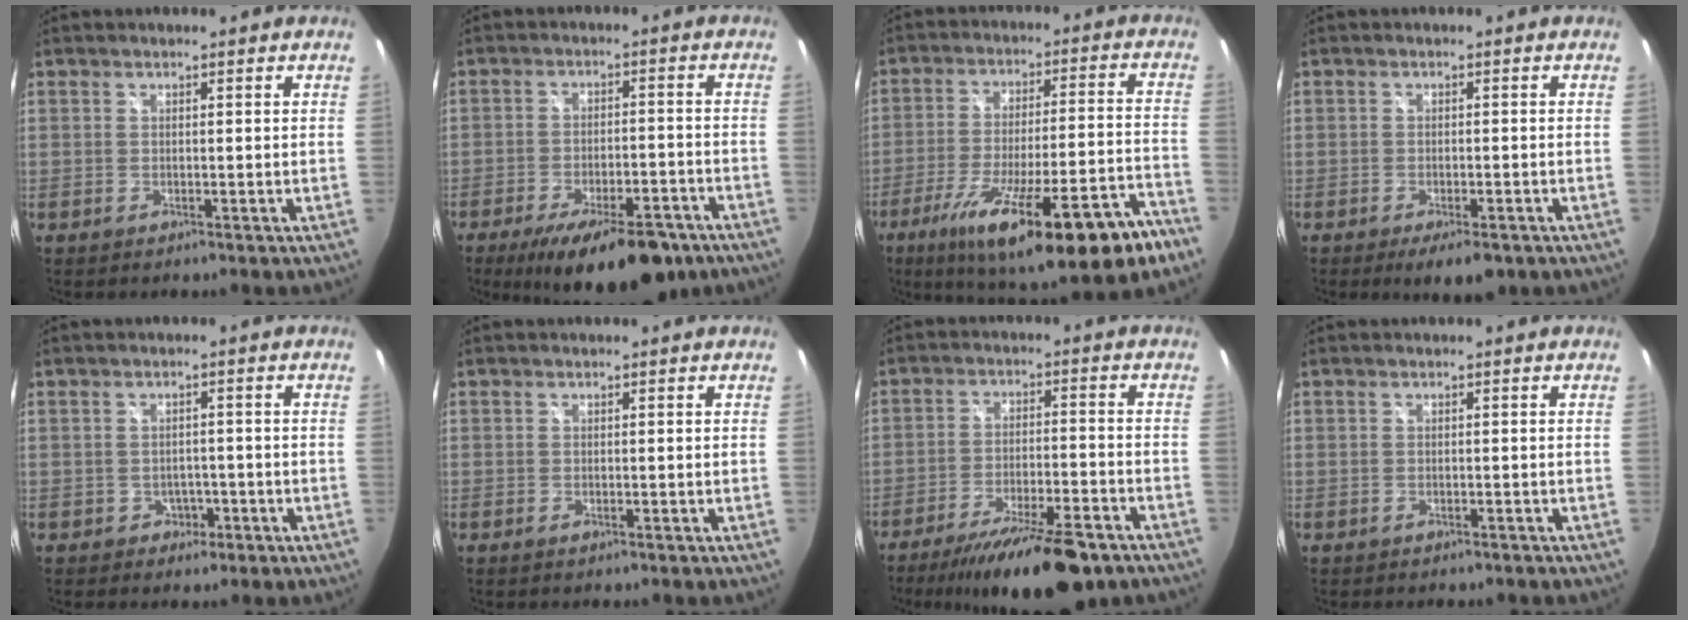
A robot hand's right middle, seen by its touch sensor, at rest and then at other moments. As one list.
[{"total": 17.8, "force": [-12.4, 6.4, 11.0], "torque": [-0.187, -0.027, -0.172]}, {"total": 26.1, "force": [-16.7, 4.6, 19.5], "torque": [-0.324, -0.061, -0.242]}, {"total": 5.5, "force": [-3.7, 1.9, 3.6], "torque": [-0.068, -0.016, -0.053]}, {"total": 2.8, "force": [-1.2, 2.5, 0.6], "torque": [-0.013, 0.004, -0.013]}, {"total": 0.5, "force": [-0.3, -0.1, 0.4], "torque": [-0.004, 0.002, -0.005]}, {"total": 17.9, "force": [-13.5, 4.5, 10.8], "torque": [-0.194, -0.030, -0.205]}, {"total": 1.5, "force": [-1.2, 0.7, 0.4], "torque": [-0.012, -0.006, -0.016]}]